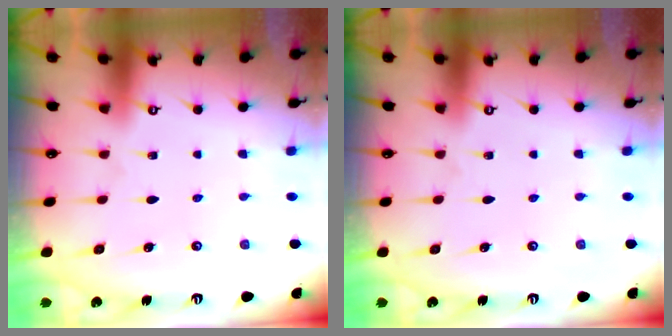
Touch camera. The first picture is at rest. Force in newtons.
{"total": 0.0}